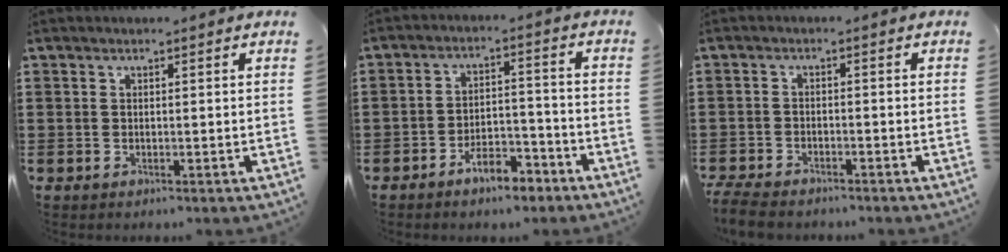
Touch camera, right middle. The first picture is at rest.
{"total": 6.2, "force": [-4.9, 2.0, 3.2], "torque": [-0.056, 0.016, -0.094]}
{"total": 3.3, "force": [-3.2, 0.5, 0.8], "torque": [-0.029, -0.003, -0.070]}